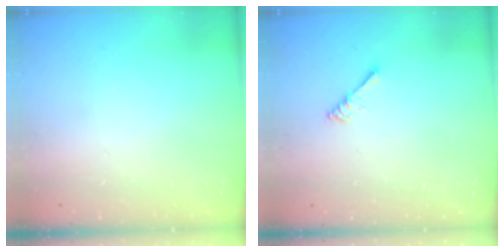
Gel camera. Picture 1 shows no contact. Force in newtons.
{"total": 2.7, "press": 2.6, "slide": 0.5}